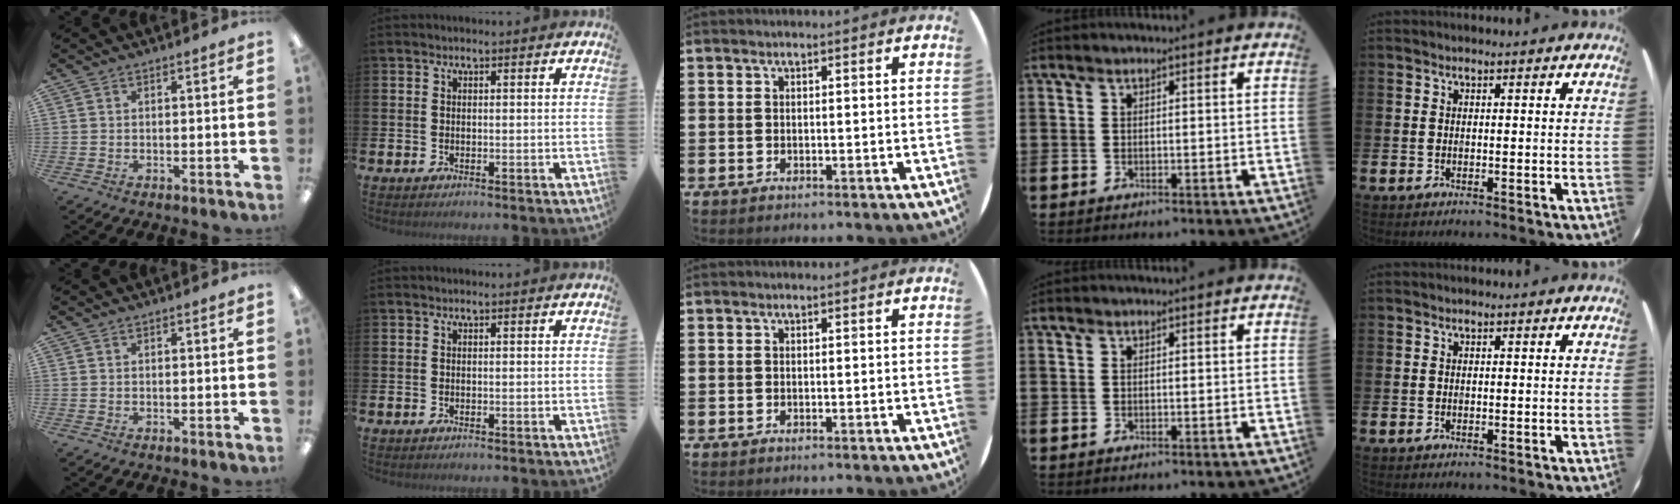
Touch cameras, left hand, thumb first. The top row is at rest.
{}